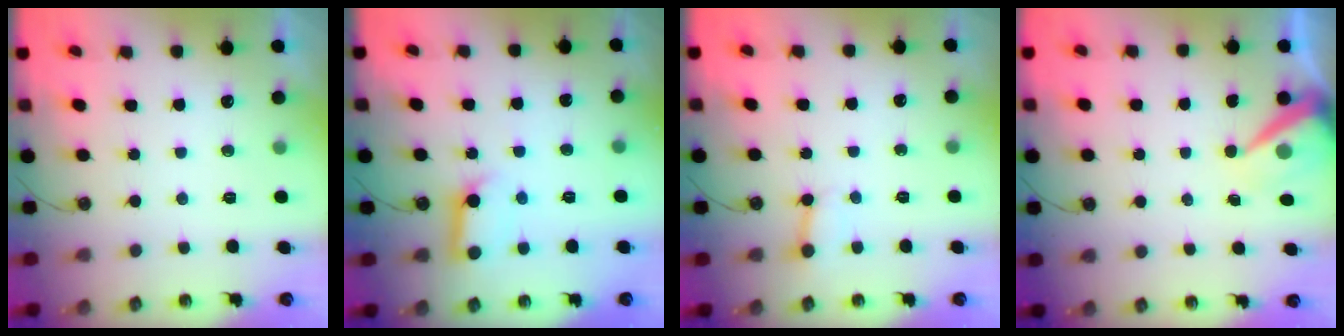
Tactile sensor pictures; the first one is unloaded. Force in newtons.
{"total": 9.8, "press": 9.8, "slide": 1.2}
{"total": 2.7, "press": 2.7, "slide": 0.1}
{"total": 8.7, "press": 8.7, "slide": 0.7}